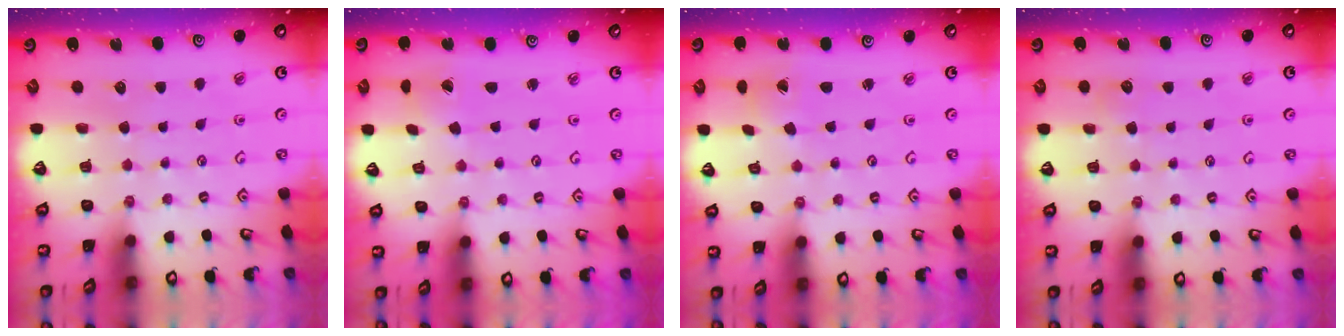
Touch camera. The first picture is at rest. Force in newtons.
{"total": 1.4, "press": 1.4, "slide": 0.3}
{"total": 0.5, "press": 0.5, "slide": 0.1}
{"total": 4.9, "press": 4.8, "slide": 0.6}